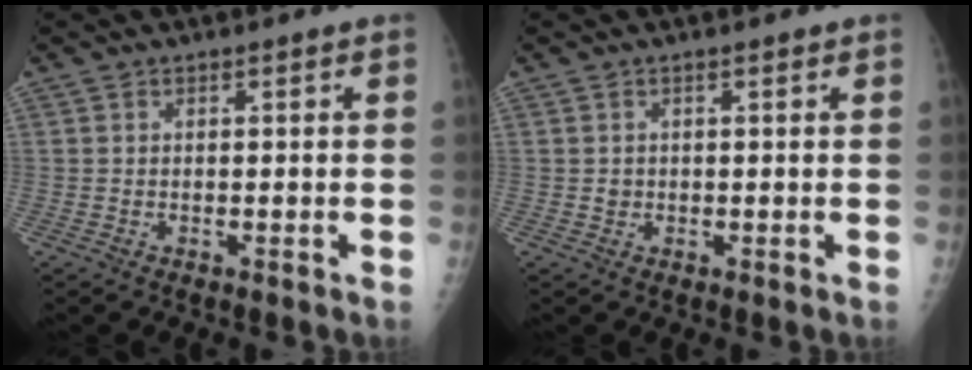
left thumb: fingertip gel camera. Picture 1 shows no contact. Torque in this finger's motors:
{"motor_torque": [-0.14, 0.05, -0.09, -0.06, 0.00]}